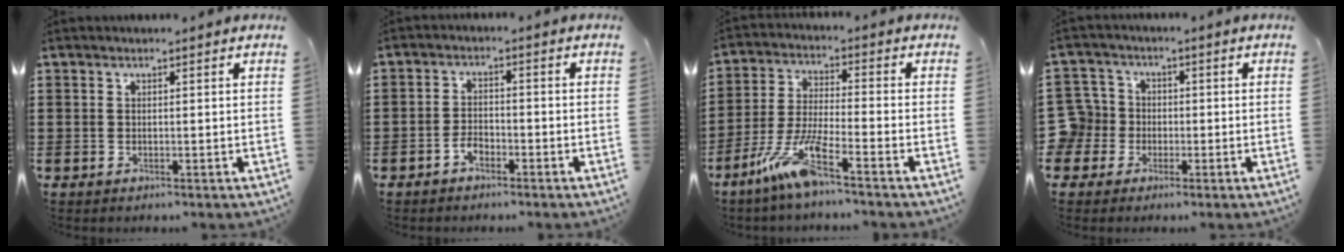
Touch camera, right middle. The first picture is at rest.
{"total": 2.7, "force": [-1.9, 1.4, 1.2], "torque": [-0.025, 0.005, -0.039]}
{"total": 8.9, "force": [-5.8, 0.6, 6.7], "torque": [-0.154, -0.015, -0.116]}
{"total": 6.4, "force": [-1.3, 6.1, 1.2], "torque": [-0.073, 0.004, -0.033]}